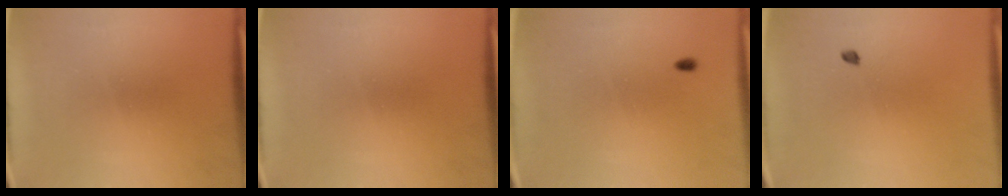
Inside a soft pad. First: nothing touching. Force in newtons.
{"total": 0.0}
{"total": 0.7}
{"total": 0.9}